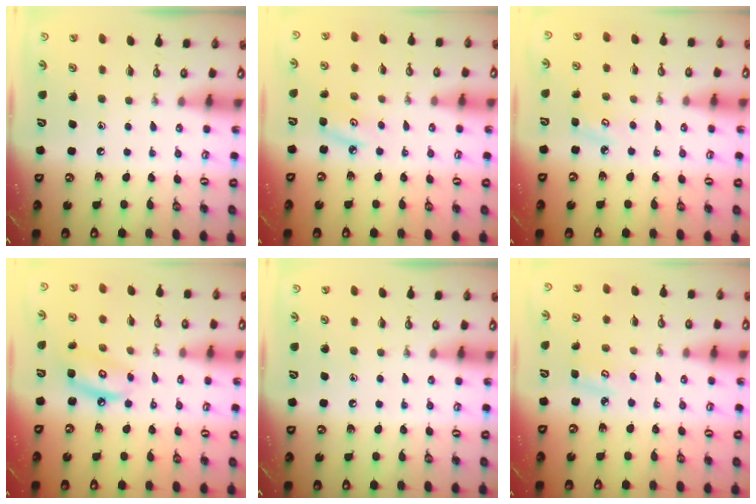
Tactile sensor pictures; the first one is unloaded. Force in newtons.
{"total": 5.3, "press": 5.3, "slide": 0.5}
{"total": 3.6, "press": 3.6, "slide": 0.4}
{"total": 7.8, "press": 7.7, "slide": 0.7}
{"total": 0.0}
{"total": 4.7, "press": 4.7, "slide": 0.4}